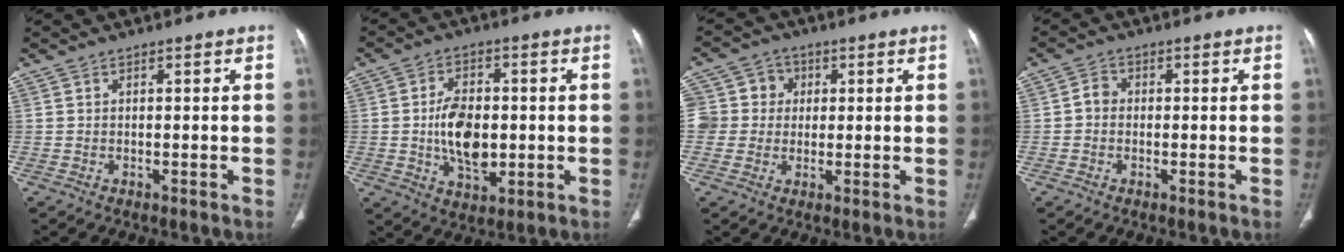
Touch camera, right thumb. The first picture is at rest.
{"total": 10.2, "force": [-0.5, 6.4, 8.0], "torque": [-0.115, -0.001, -0.007]}
{"total": 8.5, "force": [1.0, 8.1, 2.5], "torque": [-0.022, 0.017, 0.016]}
{"total": 2.3, "force": [-0.3, 1.9, 1.2], "torque": [-0.013, 0.007, -0.013]}